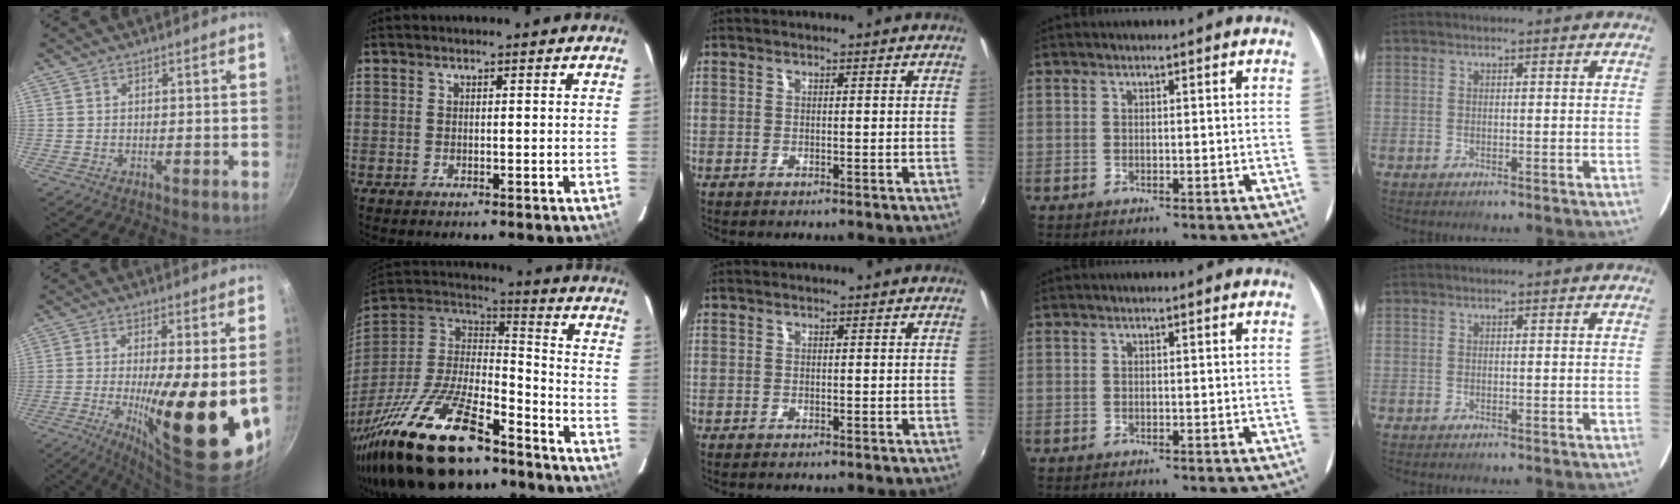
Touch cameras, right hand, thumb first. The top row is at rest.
{"thumb": {"total": 20.3, "force": [-2.1, 5.2, 19.5], "torque": [-0.287, -0.024, -0.028]}, "index": {"total": 31.9, "force": [-21.6, 12.3, 20.0], "torque": [-0.407, -0.028, -0.350]}}